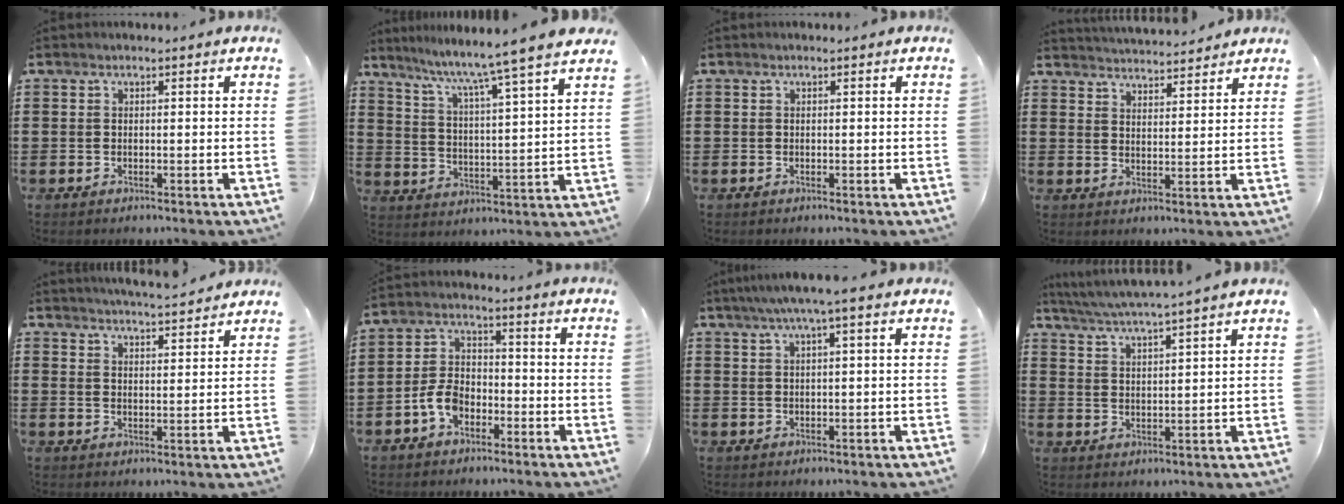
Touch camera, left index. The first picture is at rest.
{"total": 6.4, "force": [5.4, -1.8, 2.9], "torque": [-0.079, -0.048, 0.081]}
{"total": 0.0}
{"total": 3.7, "force": [3.7, 0.0, 0.1], "torque": [-0.014, -0.019, 0.067]}
{"total": 3.9, "force": [3.9, -0.2, 0.4], "torque": [-0.022, -0.020, 0.068]}
{"total": 5.6, "force": [-2.9, 3.4, 3.3], "torque": [-0.087, 0.005, -0.062]}
{"total": 3.2, "force": [1.6, -0.1, 2.7], "torque": [-0.055, 0.001, 0.027]}
{"total": 3.6, "force": [3.3, -0.8, 1.1], "torque": [-0.035, -0.023, 0.055]}